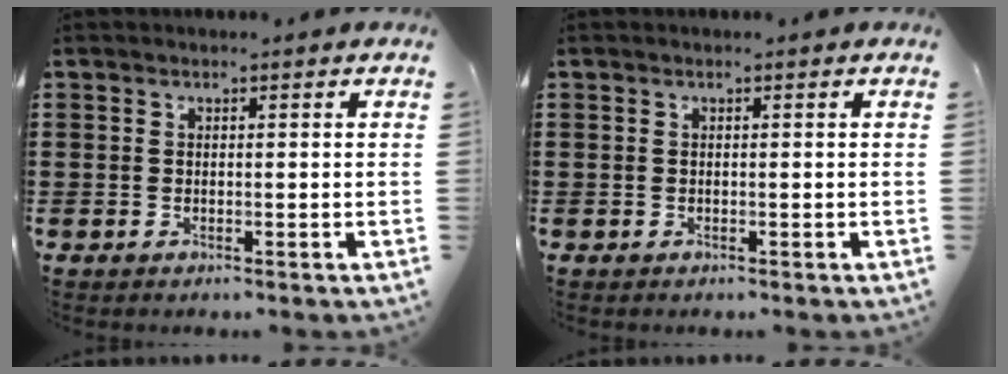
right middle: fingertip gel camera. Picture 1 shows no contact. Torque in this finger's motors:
{"motor_torque": [0.08, 0.01, 0.04, 0.00]}